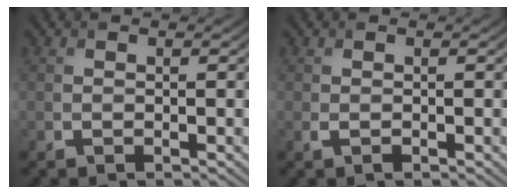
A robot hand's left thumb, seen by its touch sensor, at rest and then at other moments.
{"total": 0.5, "force": [-0.1, 0.2, 0.4], "torque": [-0.011, -0.003, -0.001]}